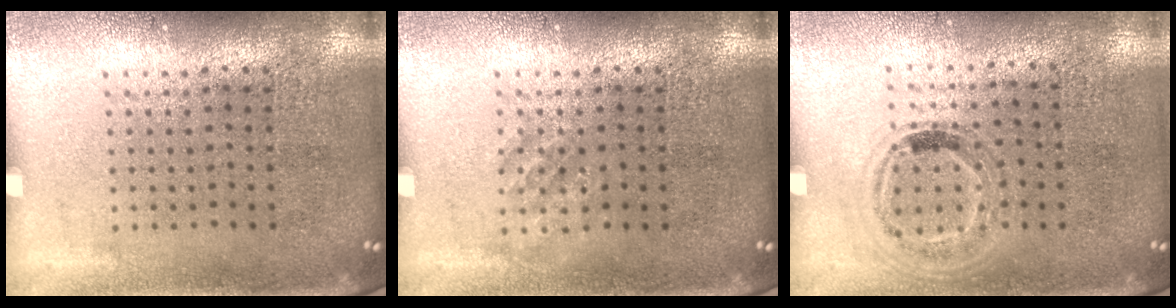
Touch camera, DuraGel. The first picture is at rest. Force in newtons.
{"total": 1.0, "press": 1.0, "slide": 0.2}
{"total": 1.1, "press": 0.9, "slide": 0.6}